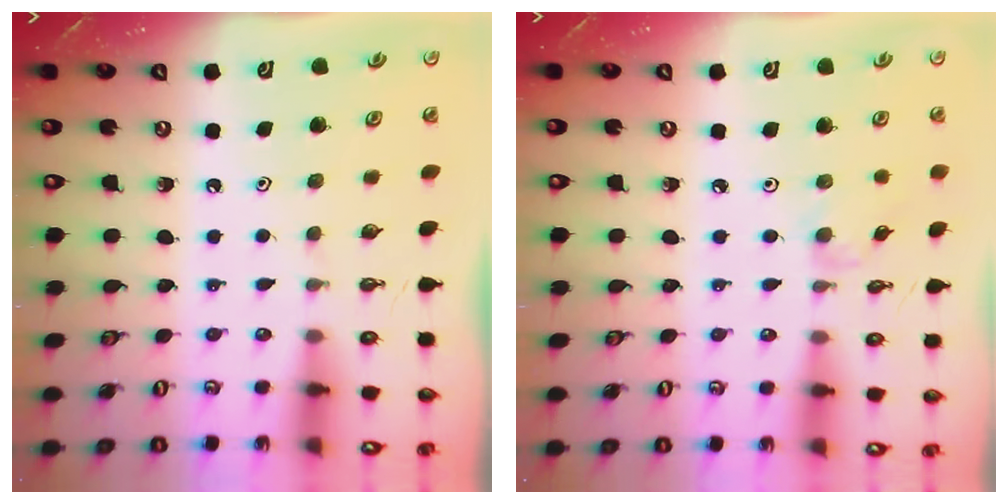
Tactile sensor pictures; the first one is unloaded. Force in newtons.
{"total": 1.6, "press": 1.5, "slide": 0.4}